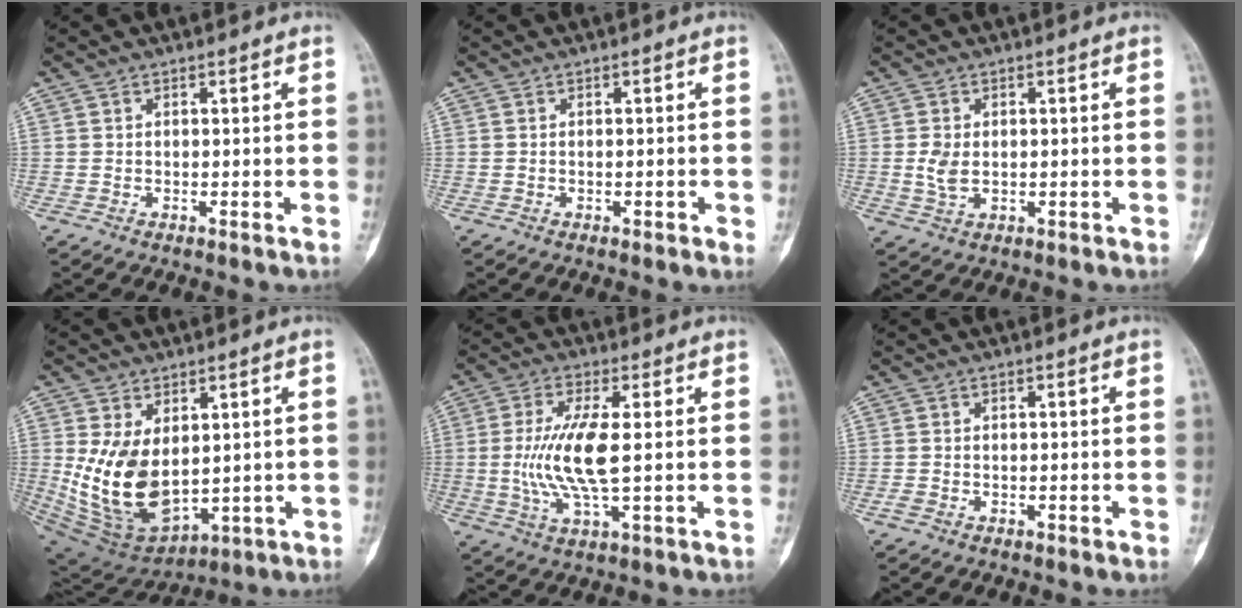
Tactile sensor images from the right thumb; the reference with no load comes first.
{"total": 1.2, "force": [-0.3, 0.6, 1.0], "torque": [-0.012, 0.004, -0.004]}
{"total": 4.2, "force": [-0.2, 2.9, 3.0], "torque": [-0.056, -0.001, -0.001]}
{"total": 16.4, "force": [1.0, 10.3, 12.7], "torque": [-0.217, -0.017, 0.053]}
{"total": 10.7, "force": [0.0, 3.0, 10.3], "torque": [-0.229, -0.002, 0.000]}
{"total": 1.4, "force": [-0.8, 1.0, 0.6], "torque": [-0.012, 0.004, -0.016]}